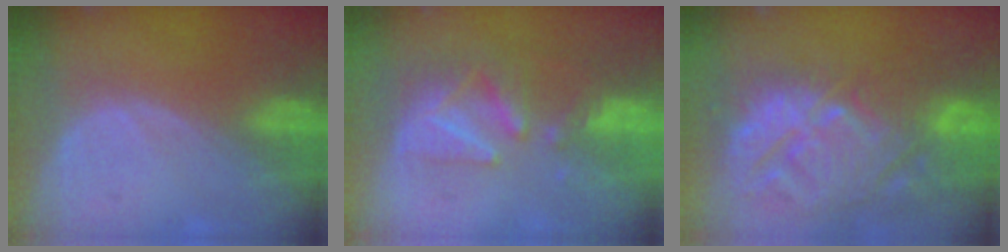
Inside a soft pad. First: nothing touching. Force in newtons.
{"total": 8.4, "press": 7.7, "slide": 3.3}
{"total": 14.8, "press": 12.7, "slide": 7.6}